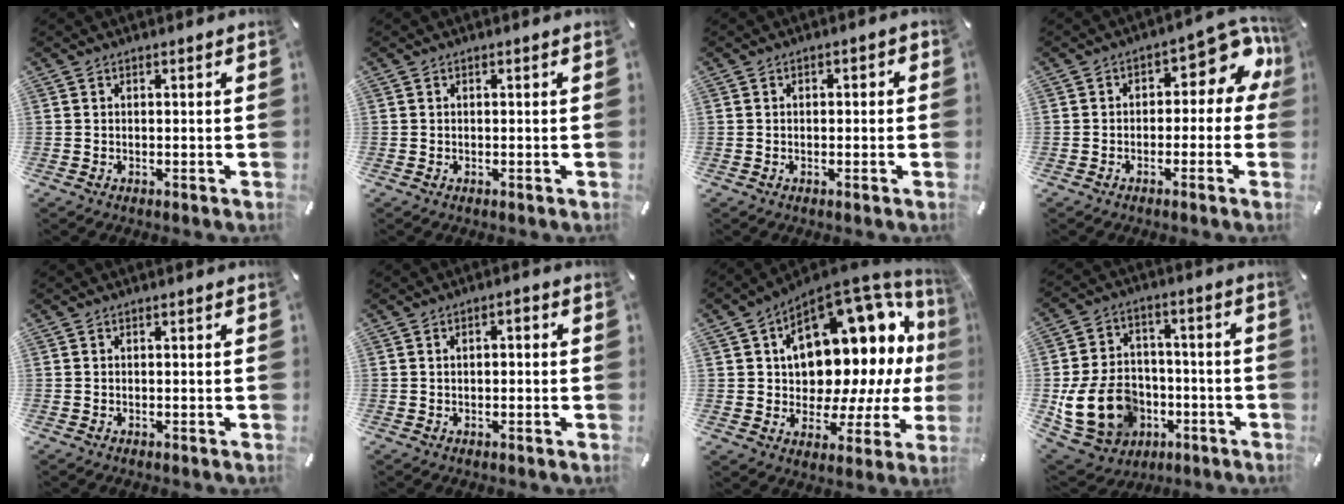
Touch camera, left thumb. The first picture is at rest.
{"total": 0.0}
{"total": 1.5, "force": [-0.5, 1.1, 0.9], "torque": [-0.016, 0.006, -0.013]}
{"total": 9.5, "force": [2.7, 5.5, 7.4], "torque": [-0.081, -0.025, 0.043]}
{"total": 0.0}
{"total": 2.1, "force": [-0.3, 1.3, 1.7], "torque": [-0.032, 0.007, -0.007]}
{"total": 20.8, "force": [7.3, 12.8, 14.7], "torque": [-0.193, -0.072, 0.134]}
{"total": 16.5, "force": [-4.4, 13.5, 8.4], "torque": [-0.161, 0.024, -0.067]}